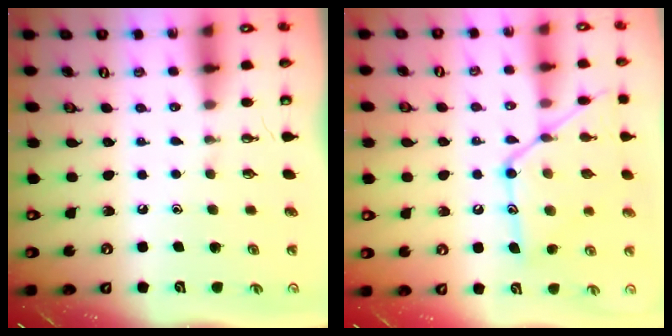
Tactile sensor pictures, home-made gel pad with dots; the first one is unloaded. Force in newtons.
{"total": 17.1, "press": 17.1, "slide": 1.2}